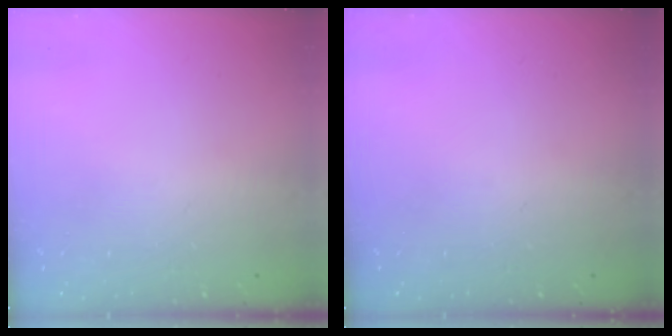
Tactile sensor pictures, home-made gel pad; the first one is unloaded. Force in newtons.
{"total": 0.0}